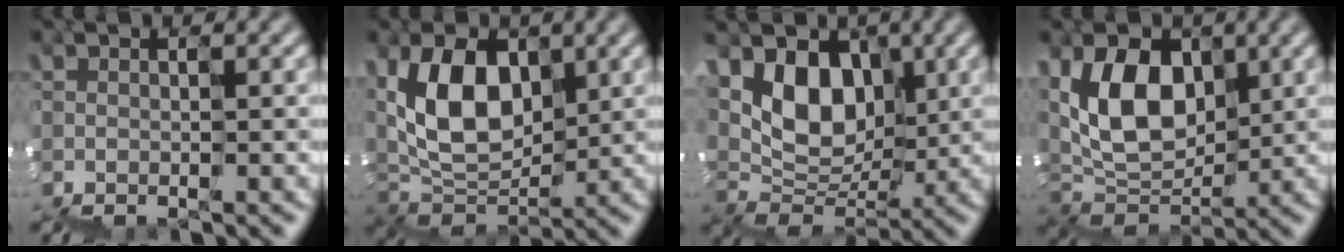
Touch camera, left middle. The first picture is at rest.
{"total": 6.4, "force": [2.5, 4.4, 3.9], "torque": [-0.099, 0.016, 0.039]}
{"total": 4.7, "force": [2.3, 3.8, 1.5], "torque": [-0.033, 0.003, 0.034]}
{"total": 6.4, "force": [2.4, 4.6, 3.6], "torque": [-0.089, 0.015, 0.036]}